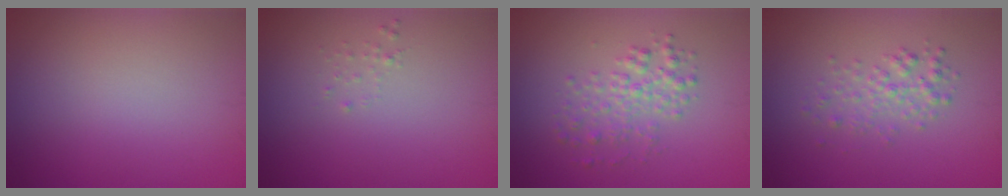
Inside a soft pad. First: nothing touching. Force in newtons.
{"total": 0.5, "press": 0.5, "slide": 0.1}
{"total": 2.7, "press": 2.7, "slide": 0.0}
{"total": 2.0, "press": 2.0, "slide": 0.1}